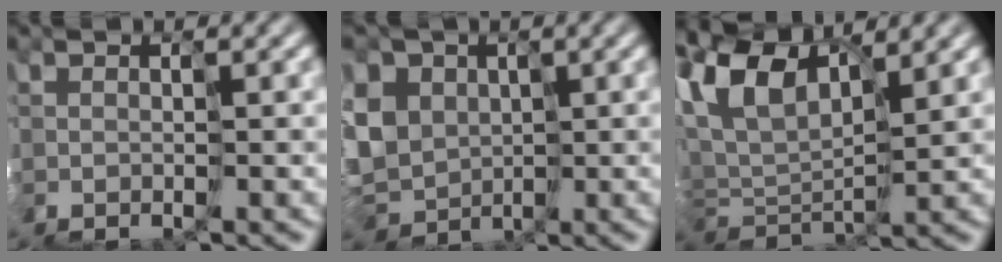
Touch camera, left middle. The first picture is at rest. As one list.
[{"total": 3.6, "force": [2.3, 2.0, -1.9], "torque": [0.027, 0.033, 0.017]}, {"total": 5.6, "force": [5.6, 0.2, -0.3], "torque": [-0.012, 0.046, 0.085]}]